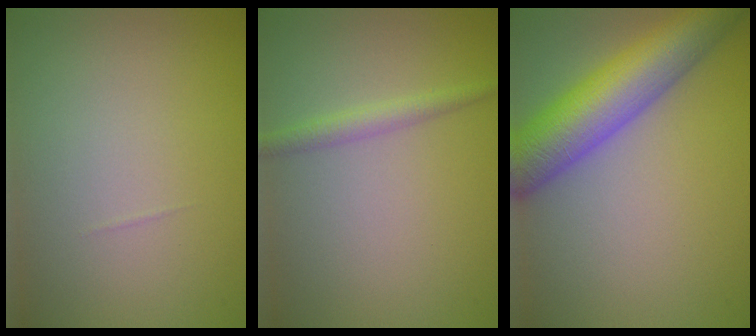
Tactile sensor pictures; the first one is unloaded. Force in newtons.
{"total": 1.7, "press": 1.7, "slide": 0.0}
{"total": 8.7, "press": 8.7, "slide": 0.3}